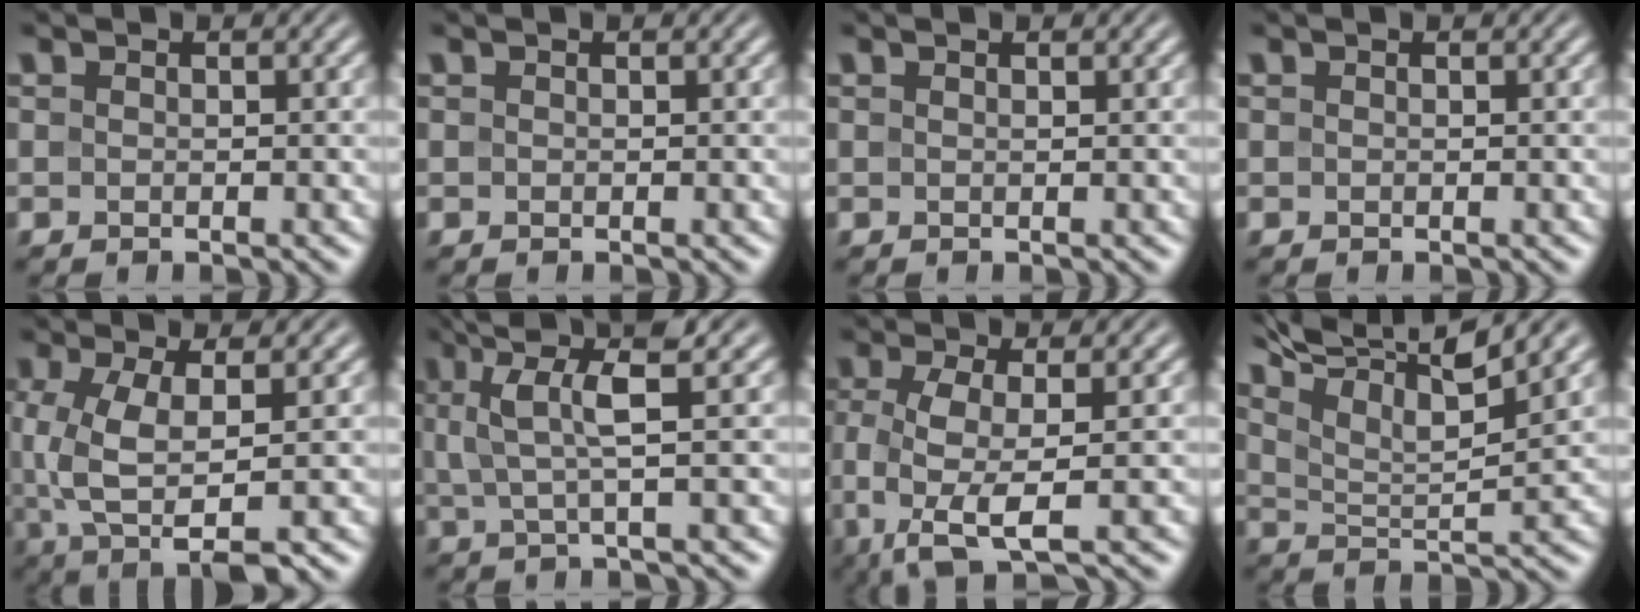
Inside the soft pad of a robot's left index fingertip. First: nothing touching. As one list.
[{"total": 0.0}, {"total": 0.9, "force": [0.7, 0.2, 0.5], "torque": [-0.009, 0.000, 0.005]}, {"total": 0.0}, {"total": 6.5, "force": [-0.4, 2.4, 6.0], "torque": [-0.131, -0.007, -0.006]}, {"total": 5.2, "force": [2.0, 0.7, 4.7], "torque": [-0.088, 0.007, 0.036]}, {"total": 5.2, "force": [-1.3, 1.3, 4.9], "torque": [-0.097, -0.008, -0.034]}, {"total": 8.8, "force": [6.6, 1.6, 5.5], "torque": [-0.099, 0.015, 0.111]}]